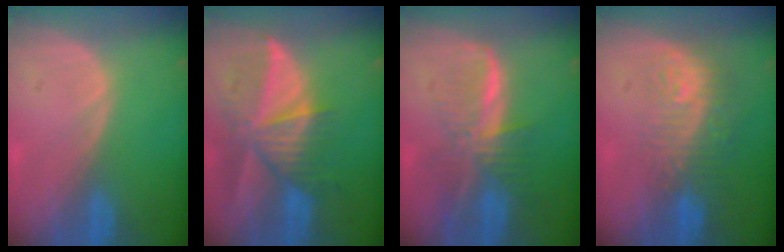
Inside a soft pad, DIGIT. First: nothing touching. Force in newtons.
{"total": 9.8, "press": 8.6, "slide": 4.7}
{"total": 8.2, "press": 6.9, "slide": 4.4}
{"total": 9.7, "press": 8.0, "slide": 5.4}